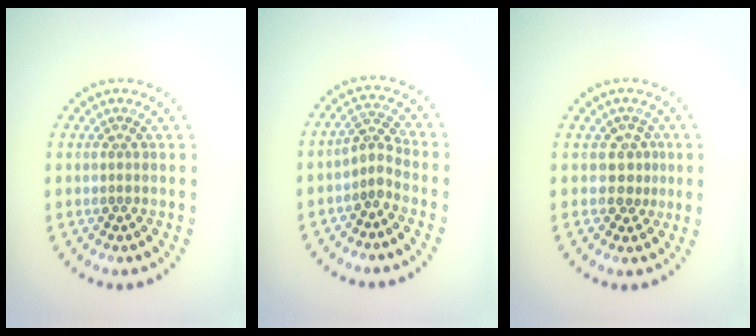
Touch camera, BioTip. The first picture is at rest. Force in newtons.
{"total": 1.8, "press": 1.3, "slide": 1.2}
{"total": 2.0, "press": 1.6, "slide": 1.2}